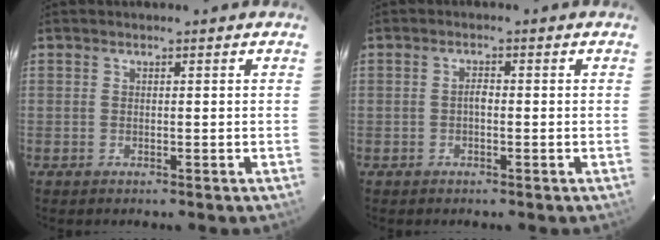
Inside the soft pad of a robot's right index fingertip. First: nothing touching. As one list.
[{"total": 1.3, "force": [-0.4, 0.6, 1.1], "torque": [-0.020, 0.007, -0.008]}]